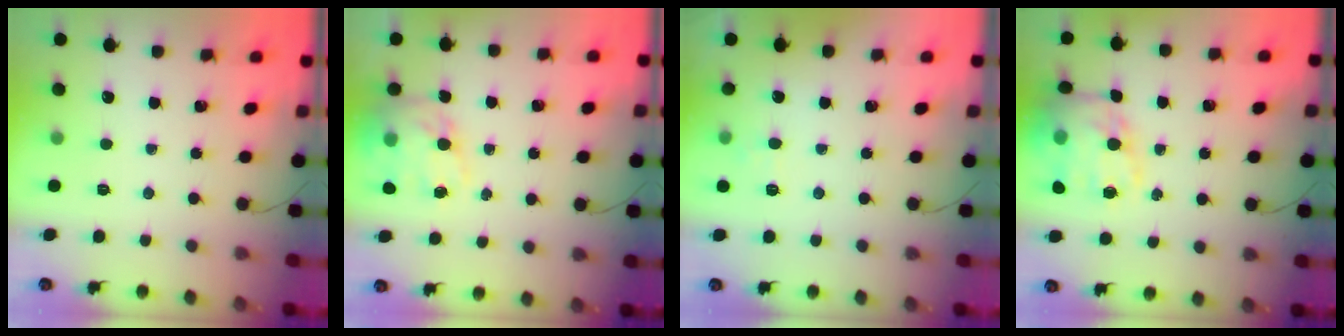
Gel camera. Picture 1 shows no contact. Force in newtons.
{"total": 13.1, "press": 12.6, "slide": 3.4}
{"total": 3.9, "press": 3.4, "slide": 1.9}
{"total": 16.8, "press": 16.4, "slide": 3.2}